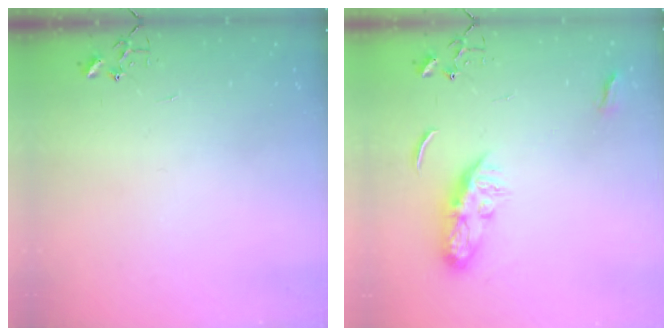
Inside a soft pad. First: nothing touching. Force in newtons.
{"total": 8.7, "press": 8.7, "slide": 0.4}